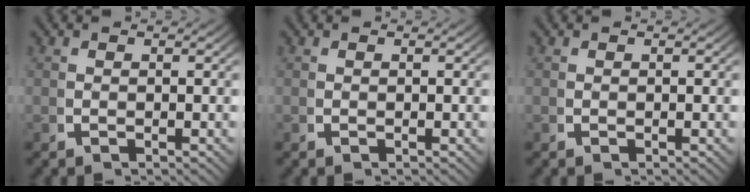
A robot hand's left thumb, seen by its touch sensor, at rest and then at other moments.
{"total": 0.0}
{"total": 0.0}